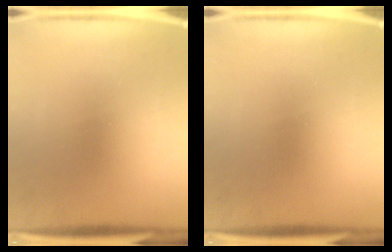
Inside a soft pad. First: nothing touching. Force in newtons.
{"total": 0.0}